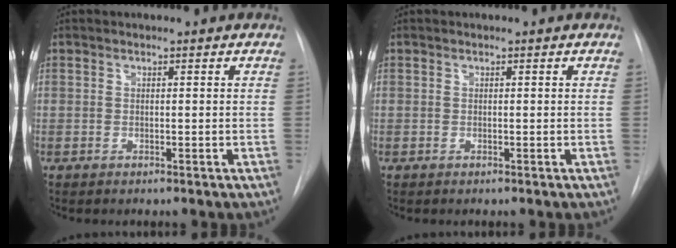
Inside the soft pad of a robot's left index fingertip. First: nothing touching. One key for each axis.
{"total": 0.0}